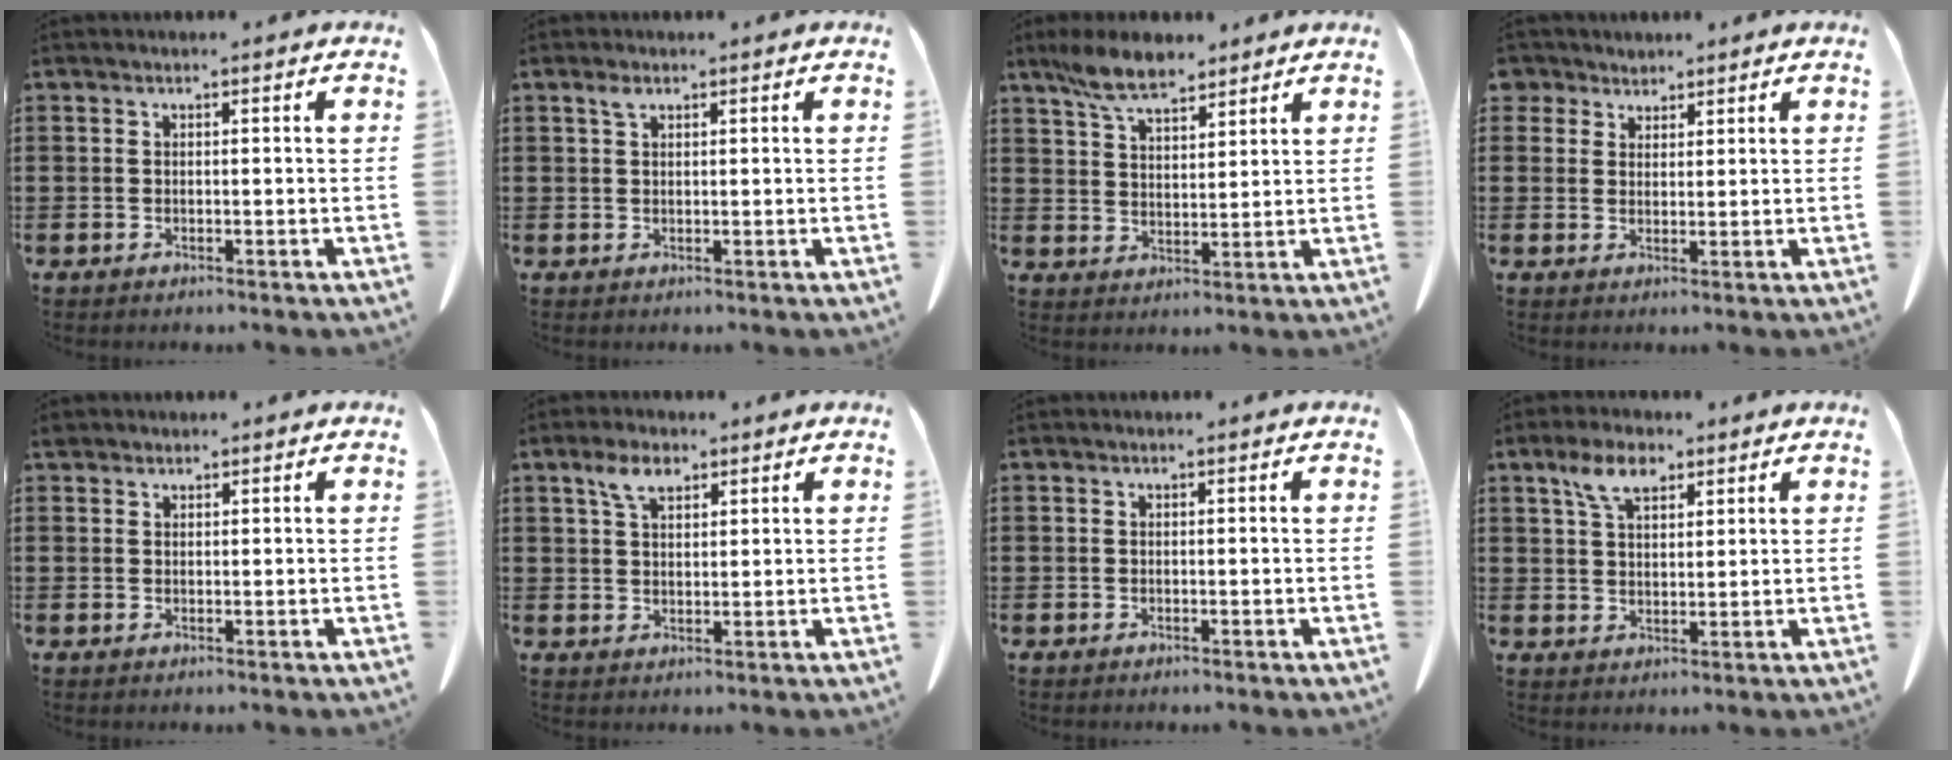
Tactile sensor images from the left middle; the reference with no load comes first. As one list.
[{"total": 1.5, "force": [0.8, 0.6, 1.1], "torque": [-0.027, 0.001, 0.015]}, {"total": 7.4, "force": [5.9, 2.3, 3.8], "torque": [-0.091, -0.006, 0.112]}, {"total": 3.1, "force": [2.6, 1.8, 0.1], "torque": [-0.015, 0.006, 0.050]}, {"total": 1.3, "force": [1.1, 0.5, 0.2], "torque": [-0.008, 0.001, 0.023]}, {"total": 4.3, "force": [2.7, 2.0, 2.8], "torque": [-0.063, 0.006, 0.049]}, {"total": 0.0}, {"total": 5.9, "force": [3.5, 2.8, 3.8], "torque": [-0.086, 0.010, 0.064]}]